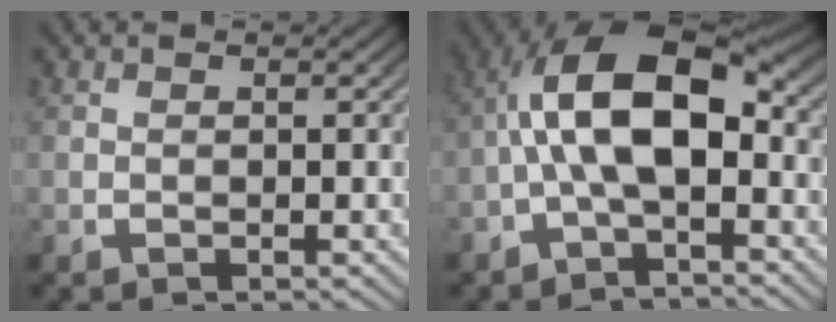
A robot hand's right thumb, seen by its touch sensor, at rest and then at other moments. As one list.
[{"total": 10.5, "force": [-0.3, 6.1, 8.6], "torque": [-0.174, -0.015, -0.001]}]